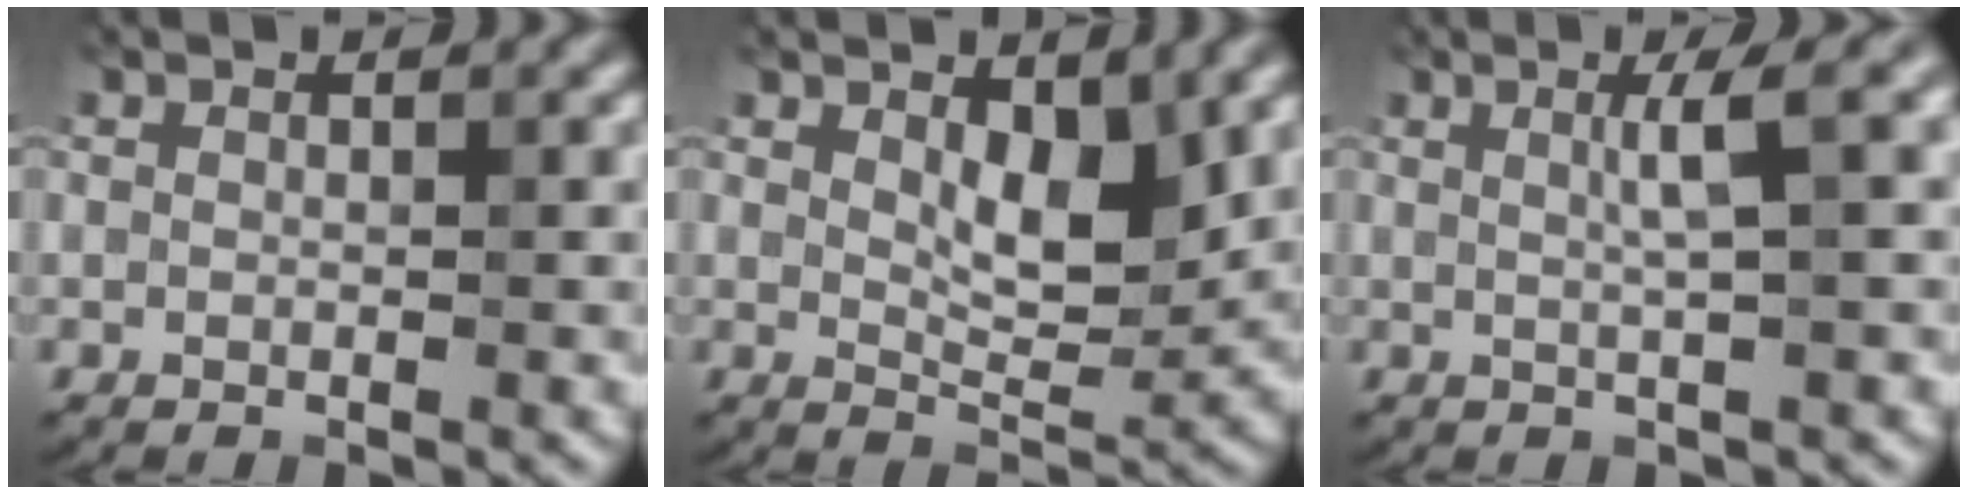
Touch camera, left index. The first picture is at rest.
{"total": 4.0, "force": [1.6, 1.7, 3.2], "torque": [-0.059, -0.005, 0.030]}
{"total": 3.1, "force": [0.8, 0.2, 3.0], "torque": [-0.047, 0.016, 0.011]}